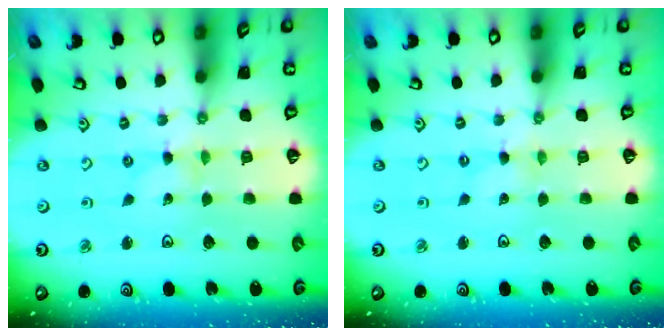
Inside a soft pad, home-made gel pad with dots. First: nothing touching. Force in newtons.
{"total": 0.0}